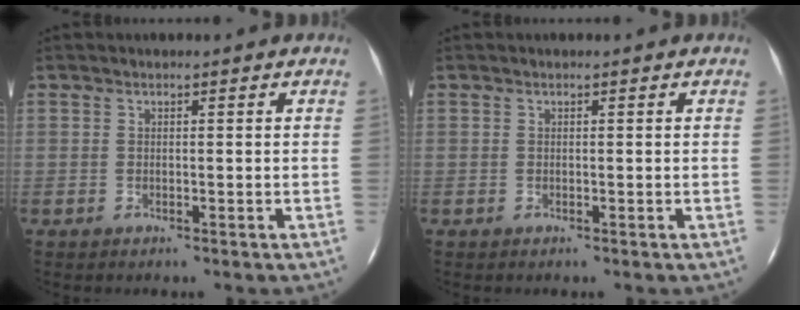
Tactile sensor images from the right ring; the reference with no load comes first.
{"total": 0.0}